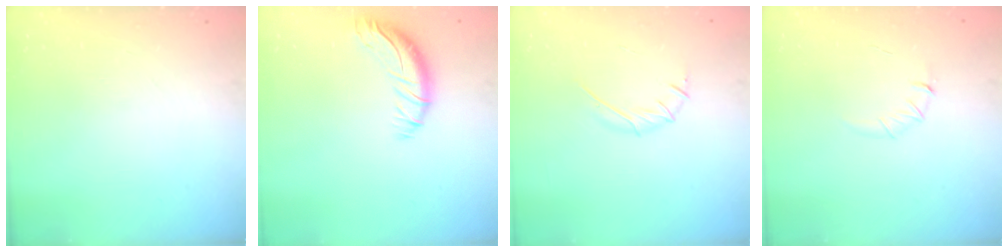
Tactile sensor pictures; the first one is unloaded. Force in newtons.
{"total": 9.4, "press": 9.3, "slide": 0.9}
{"total": 4.2, "press": 4.1, "slide": 1.2}
{"total": 4.2, "press": 4.0, "slide": 1.3}